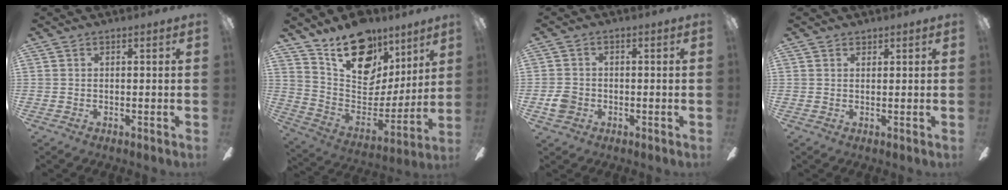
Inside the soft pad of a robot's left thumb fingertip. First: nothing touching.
{"total": 19.8, "force": [13.0, 11.8, 9.2], "torque": [-0.143, -0.082, 0.237]}
{"total": 4.0, "force": [-1.3, 3.4, 1.6], "torque": [-0.024, 0.006, -0.027]}
{"total": 1.1, "force": [1.0, 0.5, 0.0], "torque": [0.009, -0.003, 0.017]}